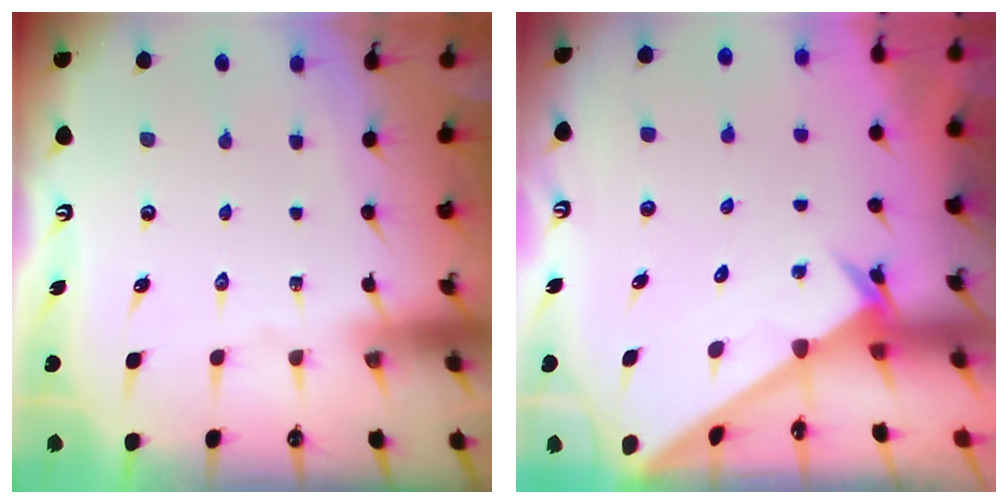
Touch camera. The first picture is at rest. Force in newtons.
{"total": 2.5, "press": 2.5, "slide": 0.2}